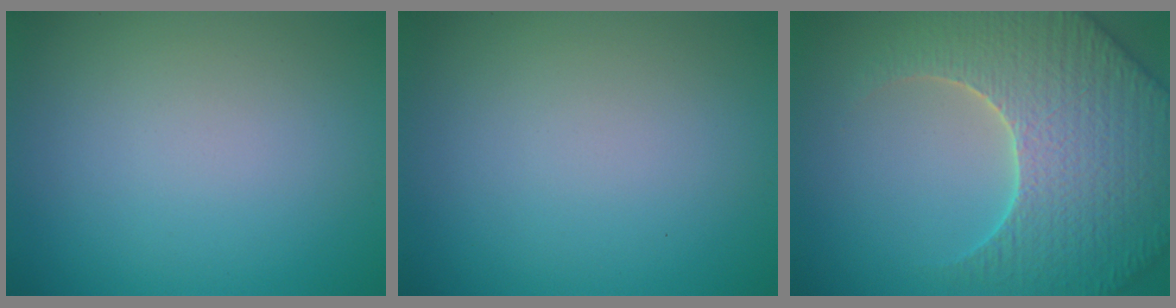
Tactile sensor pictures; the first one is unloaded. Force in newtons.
{"total": 0.0}
{"total": 7.5, "press": 7.2, "slide": 2.1}